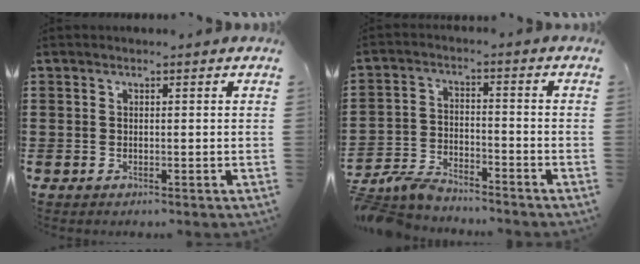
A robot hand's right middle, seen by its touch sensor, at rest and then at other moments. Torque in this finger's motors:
{"motor_torque": [2.14, 0.00, 0.26, 0.21]}